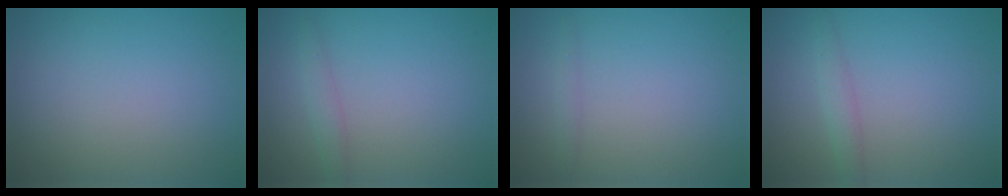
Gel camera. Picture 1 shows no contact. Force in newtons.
{"total": 1.2, "press": 1.2, "slide": 0.1}
{"total": 0.6, "press": 0.6, "slide": 0.0}
{"total": 1.4, "press": 1.4, "slide": 0.0}